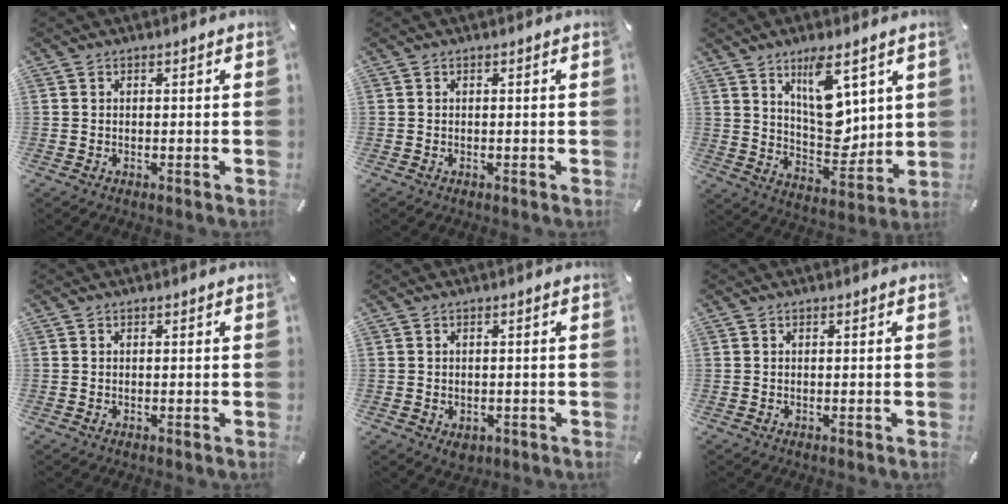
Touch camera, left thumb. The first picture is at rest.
{"total": 0.0}
{"total": 13.0, "force": [6.6, 7.0, 8.8], "torque": [-0.119, -0.039, 0.118]}
{"total": 0.0}
{"total": 2.4, "force": [-0.9, 1.9, 1.1], "torque": [-0.008, 0.002, -0.017]}
{"total": 0.0}